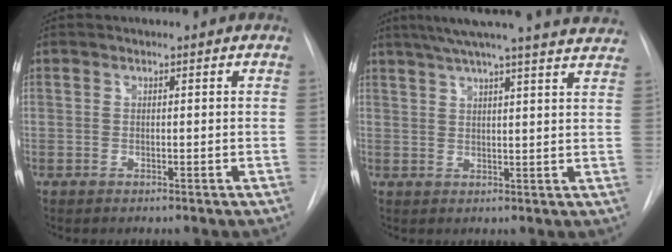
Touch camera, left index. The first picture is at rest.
{"total": 22.0, "force": [19.9, 0.4, 9.5], "torque": [-0.147, -0.013, 0.244]}